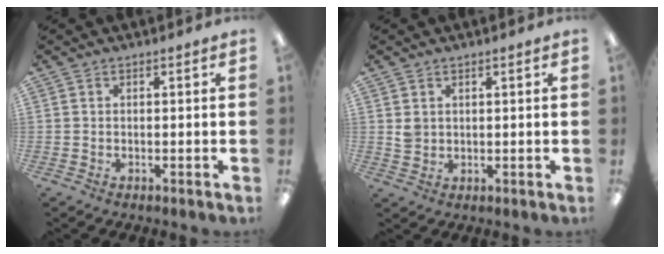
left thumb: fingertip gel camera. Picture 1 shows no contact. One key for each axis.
{"total": 2.4, "fx": 1.1, "fy": 2.0, "fz": 0.8, "tx": -0.017, "ty": 0.002, "tz": 0.021}